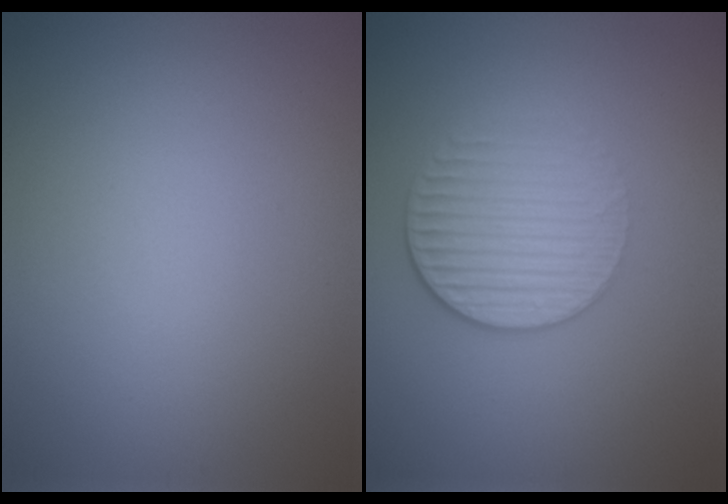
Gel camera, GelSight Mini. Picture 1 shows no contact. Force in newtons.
{"total": 3.3, "press": 2.7, "slide": 1.9}